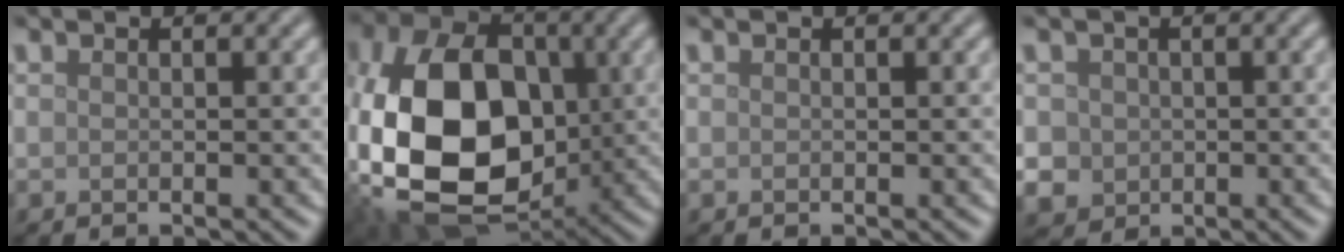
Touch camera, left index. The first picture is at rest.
{"total": 15.4, "force": [-1.7, 10.3, 11.3], "torque": [-0.233, -0.013, -0.038]}
{"total": 0.0}
{"total": 3.3, "force": [0.1, 3.2, 1.1], "torque": [-0.011, 0.008, -0.005]}